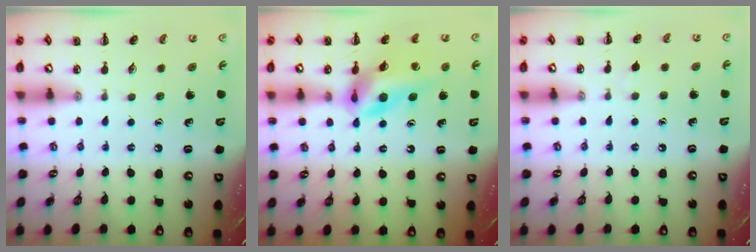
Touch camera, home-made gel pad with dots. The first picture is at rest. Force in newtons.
{"total": 11.4, "press": 10.8, "slide": 3.7}
{"total": 2.2, "press": 1.9, "slide": 0.9}